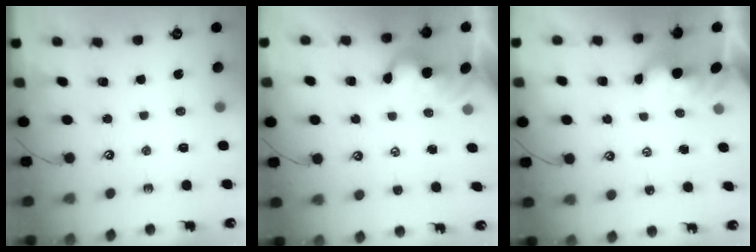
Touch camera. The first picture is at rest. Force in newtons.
{"total": 1.9, "press": 1.9, "slide": 0.3}
{"total": 1.7, "press": 1.7, "slide": 0.2}